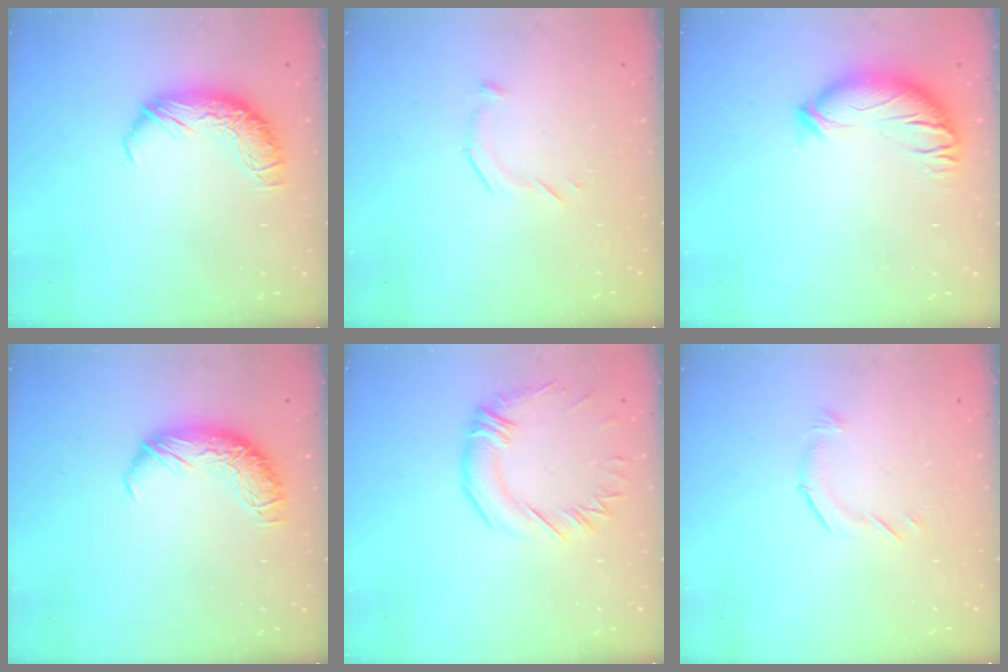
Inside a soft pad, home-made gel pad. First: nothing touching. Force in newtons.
{"total": 7.1, "press": 7.1, "slide": 0.8}
{"total": 3.5, "press": 3.2, "slide": 1.3}
{"total": 0.0}
{"total": 0.9, "press": 0.0, "slide": 0.9}
{"total": 6.2, "press": 6.1, "slide": 1.1}